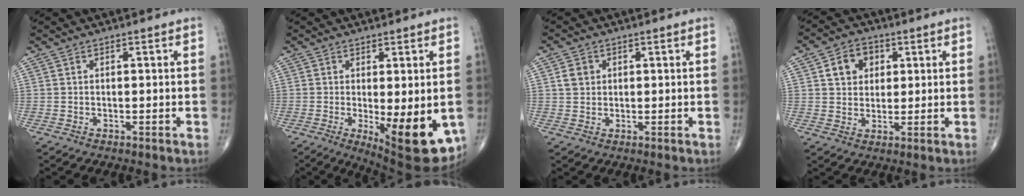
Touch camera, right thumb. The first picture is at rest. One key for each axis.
{"total": 14.5, "fx": -3.4, "fy": 4.8, "fz": 13.2, "tx": -0.162, "ty": -0.027, "tz": -0.031}
{"total": 2.9, "fx": 0.7, "fy": 2.5, "fz": 1.3, "tx": -0.013, "ty": 0.001, "tz": 0.014}
{"total": 6.8, "fx": 2.2, "fy": 5.4, "fz": 3.4, "tx": -0.025, "ty": -0.002, "tz": 0.034}